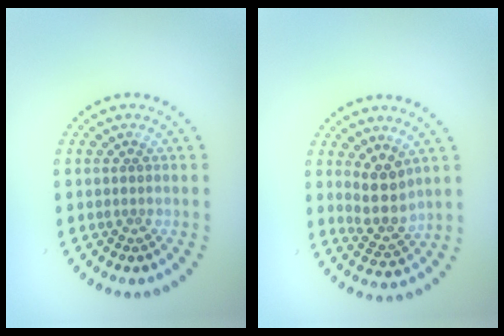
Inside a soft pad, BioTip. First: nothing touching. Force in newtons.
{"total": 3.4, "press": 2.8, "slide": 2.0}